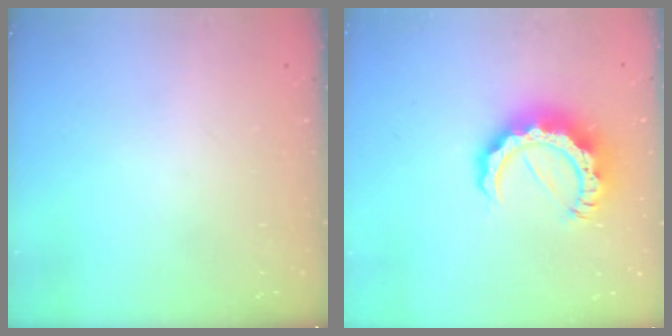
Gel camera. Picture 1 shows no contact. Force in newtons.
{"total": 13.7, "press": 13.6, "slide": 1.3}